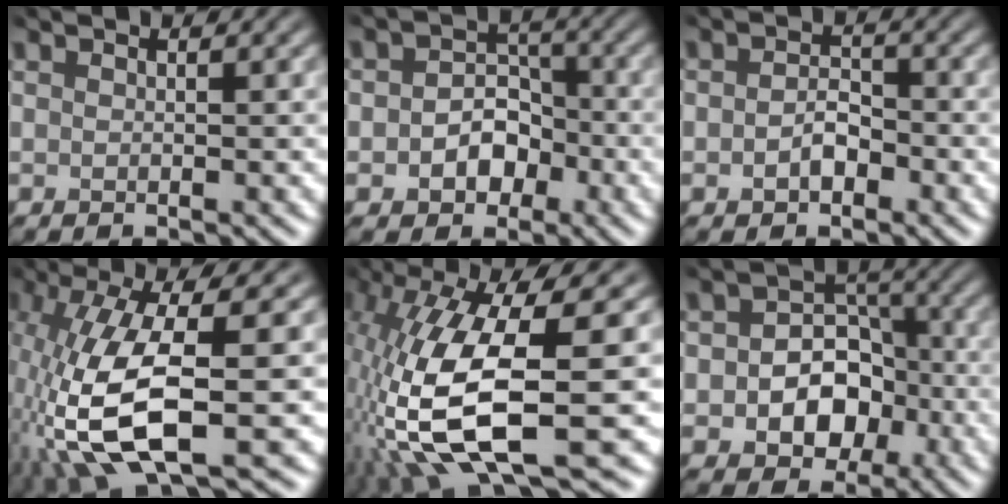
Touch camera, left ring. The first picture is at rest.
{"total": 4.0, "force": [-3.1, 2.4, 0.8], "torque": [-0.036, -0.027, -0.023]}
{"total": 2.7, "force": [-2.6, 0.6, -0.4], "torque": [-0.023, -0.018, -0.017]}
{"total": 10.7, "force": [-4.9, 2.2, 9.2], "torque": [-0.217, -0.019, -0.055]}
{"total": 12.2, "force": [-4.3, 2.9, 11.1], "torque": [-0.255, -0.025, -0.040]}
{"total": 6.0, "force": [-3.7, 4.1, 2.3], "torque": [-0.046, -0.028, -0.036]}